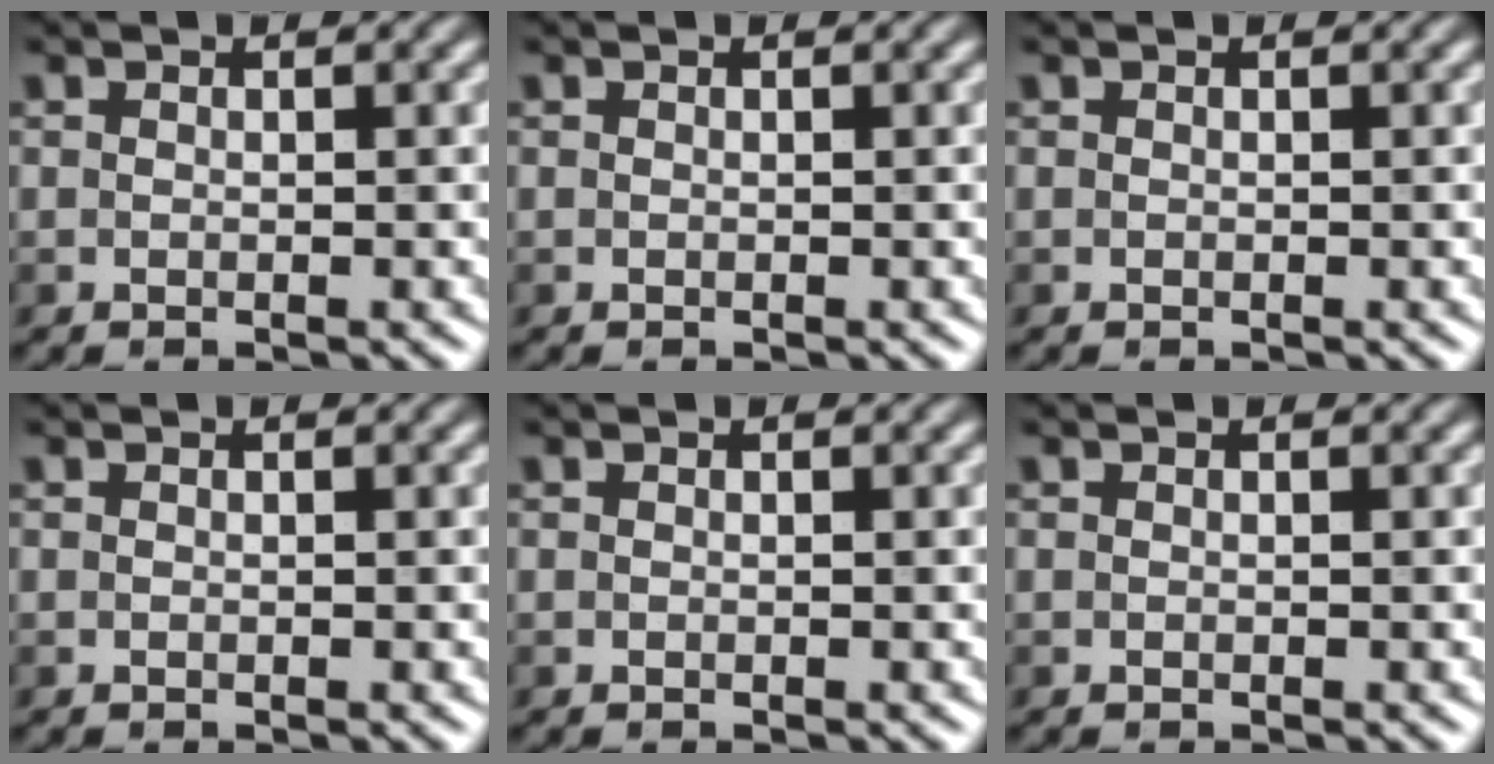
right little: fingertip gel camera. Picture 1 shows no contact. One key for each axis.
{"total": 0.0}
{"total": 0.0}
{"total": 0.0}
{"total": 0.0}
{"total": 0.0}